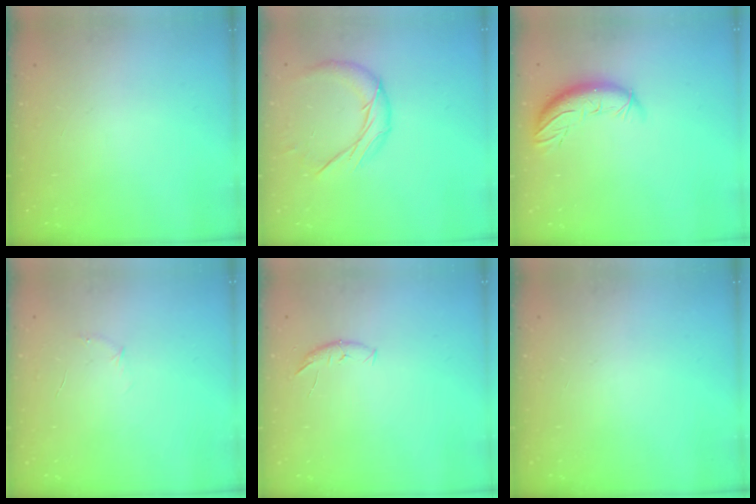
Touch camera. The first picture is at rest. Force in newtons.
{"total": 10.2, "press": 10.2, "slide": 0.5}
{"total": 10.8, "press": 10.4, "slide": 3.1}
{"total": 4.0, "press": 3.8, "slide": 1.1}
{"total": 5.6, "press": 5.6, "slide": 0.6}
{"total": 0.0}